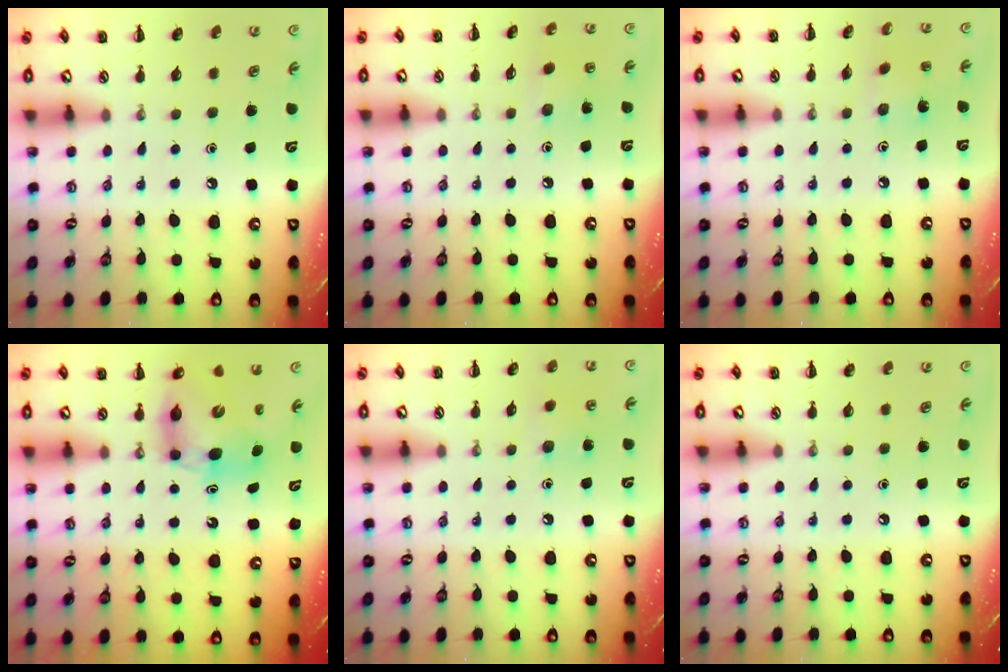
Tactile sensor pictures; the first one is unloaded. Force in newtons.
{"total": 4.3, "press": 4.1, "slide": 1.3}
{"total": 1.7, "press": 1.6, "slide": 0.6}
{"total": 8.3, "press": 8.0, "slide": 2.3}
{"total": 5.9, "press": 5.7, "slide": 1.4}
{"total": 0.0}